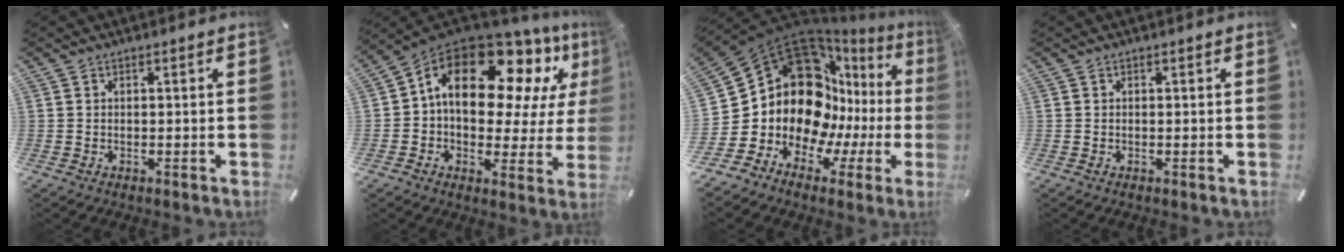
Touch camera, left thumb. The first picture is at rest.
{"total": 19.0, "force": [9.2, 10.9, 12.5], "torque": [-0.207, -0.056, 0.155]}
{"total": 18.2, "force": [5.0, 14.2, 10.1], "torque": [-0.190, -0.088, 0.109]}
{"total": 0.0}